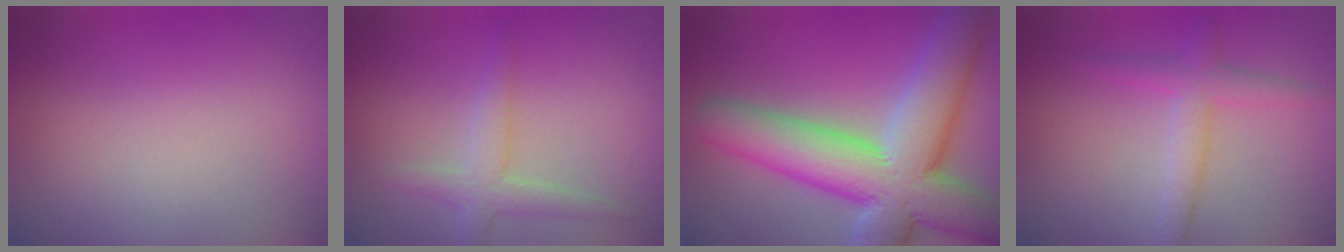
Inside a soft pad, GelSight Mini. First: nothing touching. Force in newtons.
{"total": 2.5, "press": 2.5, "slide": 0.2}
{"total": 12.7, "press": 12.7, "slide": 1.2}
{"total": 2.7, "press": 2.7, "slide": 0.2}